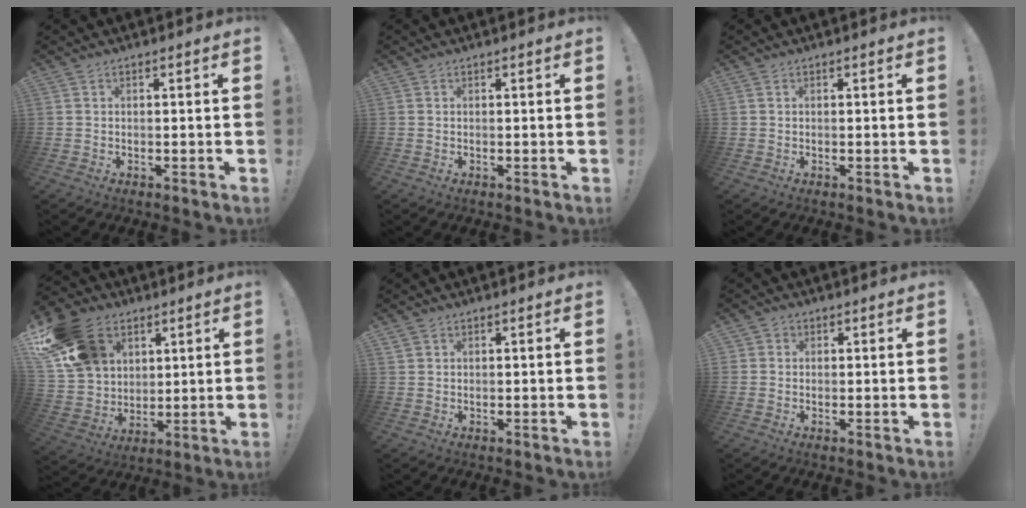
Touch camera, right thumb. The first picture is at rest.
{"total": 0.0}
{"total": 0.0}
{"total": 20.4, "force": [9.5, 15.1, 10.0], "torque": [-0.184, -0.032, 0.194]}
{"total": 1.4, "force": [1.0, 0.8, 0.5], "torque": [-0.004, -0.003, 0.018]}
{"total": 1.6, "force": [0.4, 1.6, 0.3], "torque": [0.001, -0.001, 0.004]}